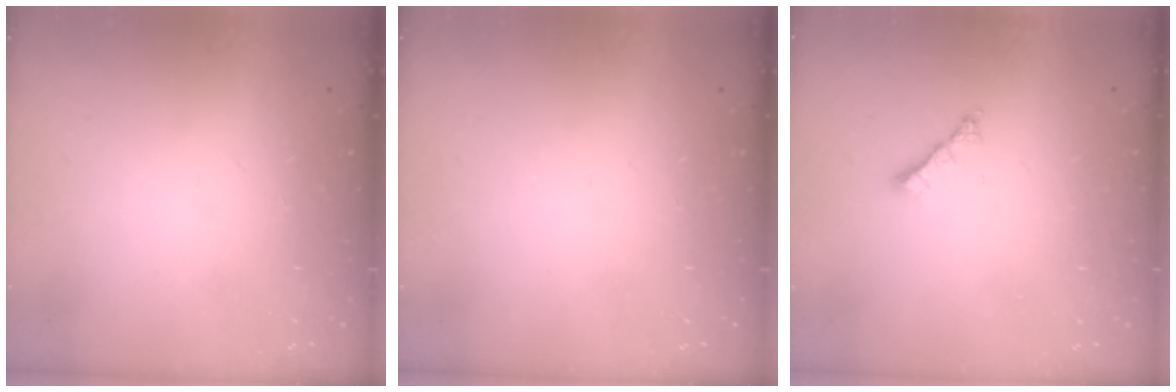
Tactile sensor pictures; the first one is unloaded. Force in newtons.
{"total": 0.0}
{"total": 1.8, "press": 1.7, "slide": 0.6}